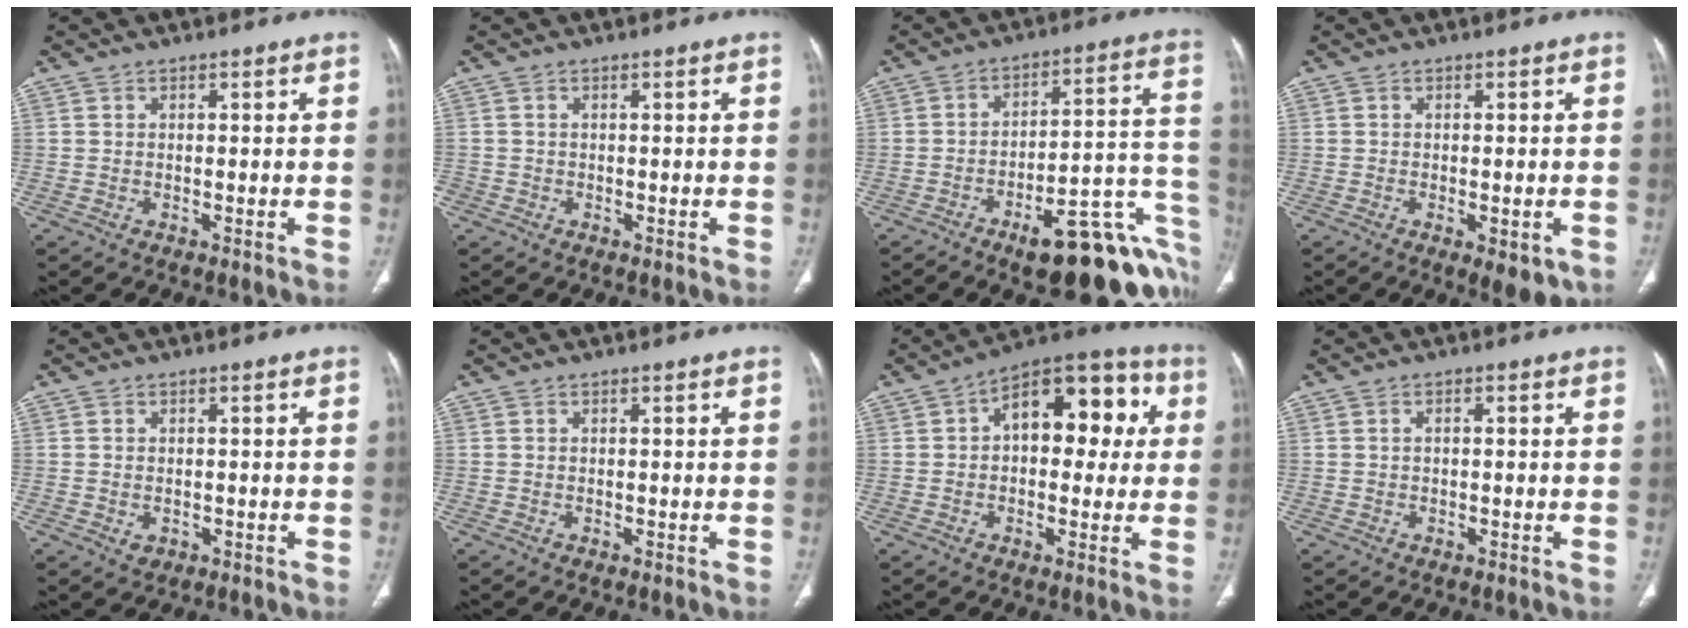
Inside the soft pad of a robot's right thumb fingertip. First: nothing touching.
{"total": 1.4, "force": [-0.5, 1.2, 0.4], "torque": [-0.005, 0.004, -0.009]}
{"total": 23.2, "force": [-10.8, 7.9, 19.0], "torque": [-0.161, 0.076, -0.140]}
{"total": 5.8, "force": [-2.3, 2.3, 4.8], "torque": [-0.059, 0.000, -0.022]}
{"total": 1.7, "force": [-0.5, 1.3, 0.9], "torque": [-0.010, 0.003, -0.001]}
{"total": 0.0}
{"total": 16.1, "force": [3.1, 9.3, 12.8], "torque": [-0.127, 0.039, 0.037]}
{"total": 0.7, "force": [0.0, 0.4, 0.6], "torque": [-0.009, 0.004, -0.002]}